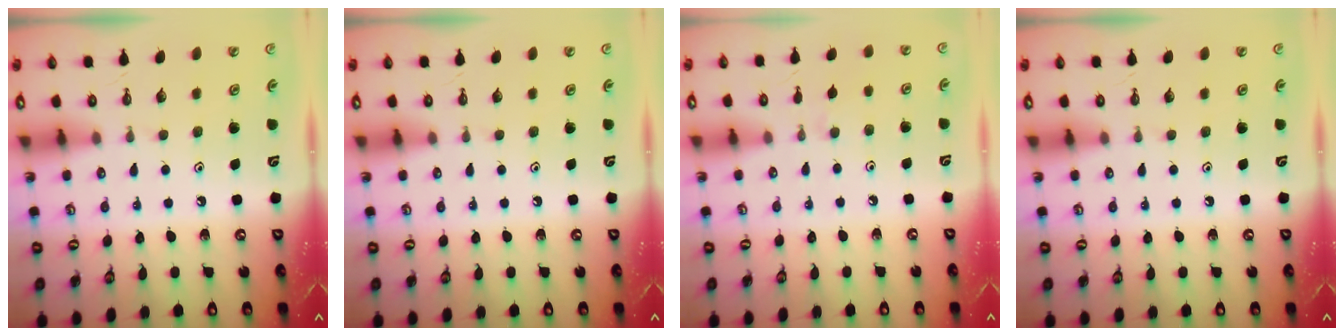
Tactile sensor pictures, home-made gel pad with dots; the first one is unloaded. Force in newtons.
{"total": 0.0}
{"total": 2.9, "press": 2.9, "slide": 0.4}
{"total": 0.0}